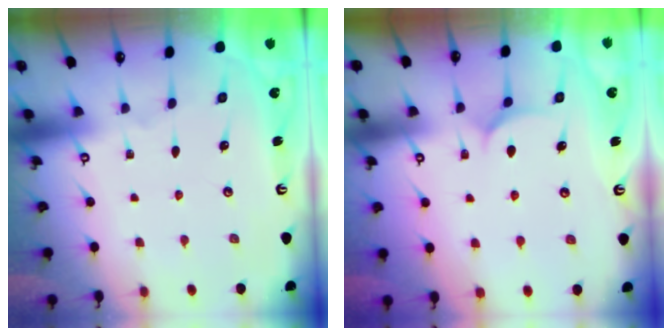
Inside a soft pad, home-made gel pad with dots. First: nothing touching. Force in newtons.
{"total": 6.2, "press": 6.2, "slide": 0.6}